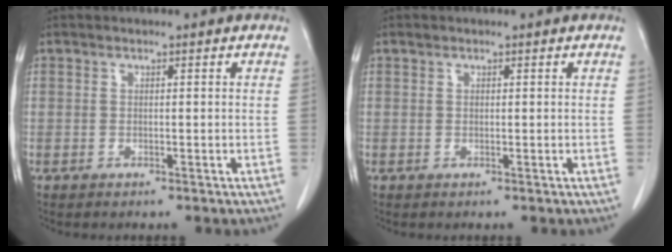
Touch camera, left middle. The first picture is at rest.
{"total": 0.5, "force": [0.3, 0.4, 0.3], "torque": [-0.005, 0.004, 0.004]}